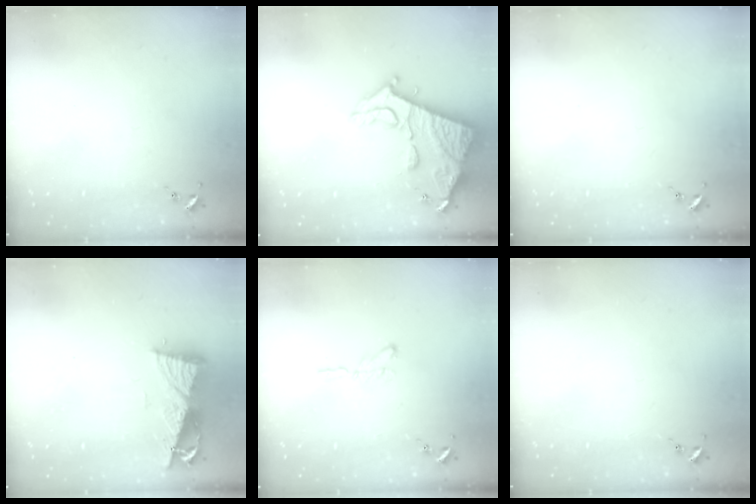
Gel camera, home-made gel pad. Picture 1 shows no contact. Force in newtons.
{"total": 16.7, "press": 16.6, "slide": 1.7}
{"total": 0.0}
{"total": 8.7, "press": 8.7, "slide": 0.9}
{"total": 3.2, "press": 3.2, "slide": 0.3}
{"total": 0.0}